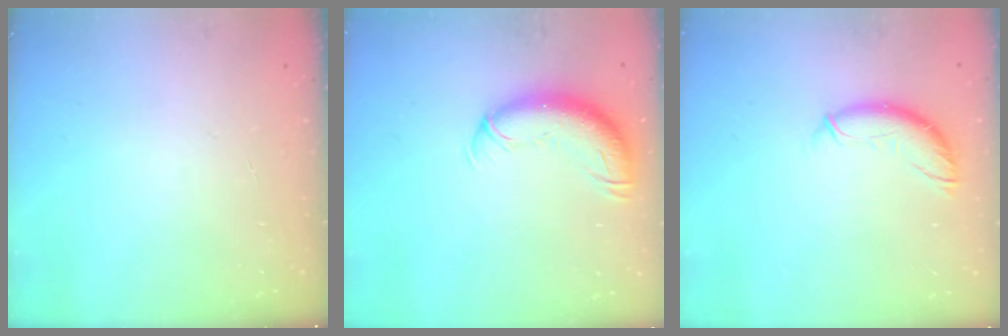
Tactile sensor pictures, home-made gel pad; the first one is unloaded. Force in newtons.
{"total": 12.2, "press": 11.8, "slide": 3.0}
{"total": 11.1, "press": 11.1, "slide": 0.9}